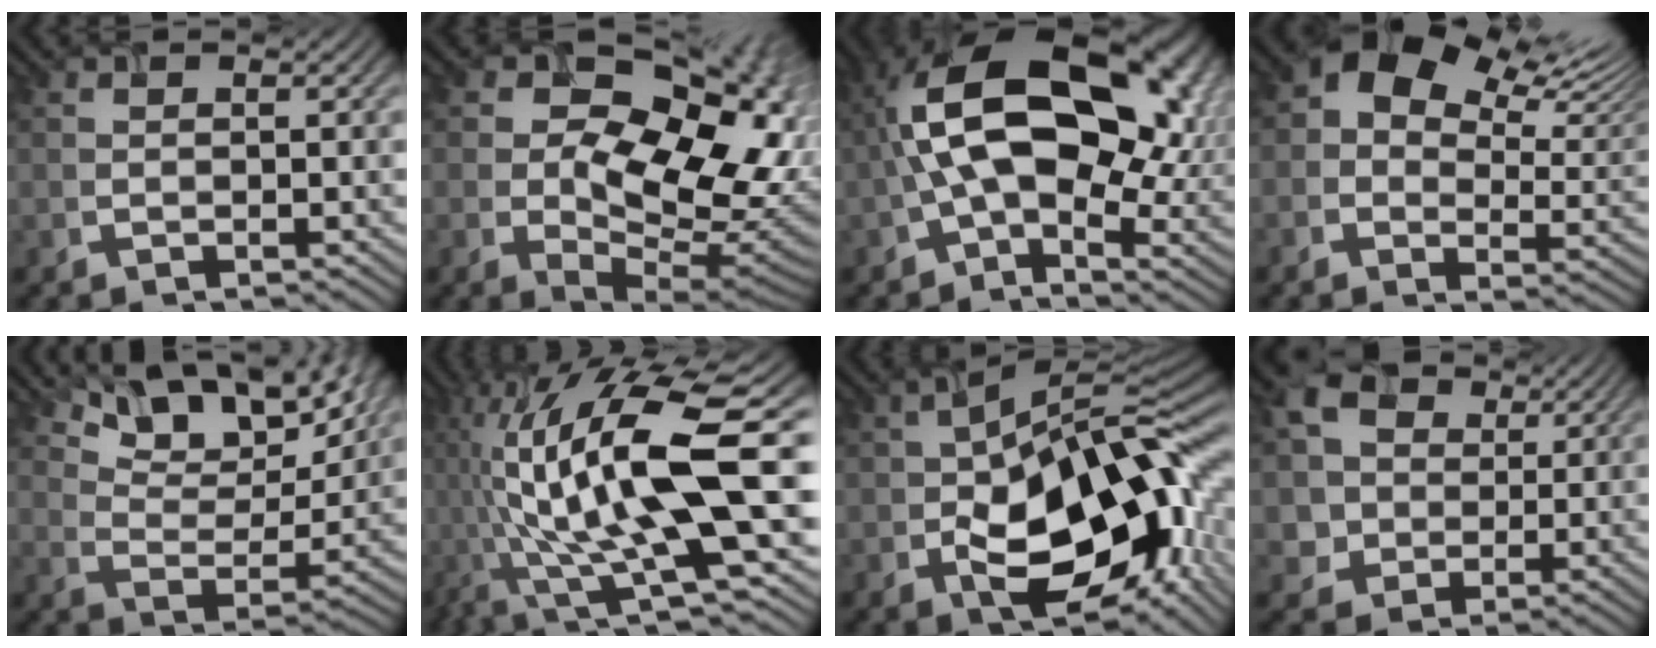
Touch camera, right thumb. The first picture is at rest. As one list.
[{"total": 18.2, "force": [1.2, 13.0, 12.8], "torque": [-0.146, 0.013, 0.013]}, {"total": 17.1, "force": [1.9, 9.7, 13.9], "torque": [-0.241, 0.002, 0.033]}, {"total": 11.9, "force": [6.6, 7.2, 6.9], "torque": [-0.116, 0.011, 0.117]}, {"total": 13.0, "force": [9.5, 5.1, 7.2], "torque": [-0.129, -0.013, 0.154]}, {"total": 18.4, "force": [0.2, 6.0, 17.4], "torque": [-0.332, 0.015, 0.009]}, {"total": 18.1, "force": [-2.9, 9.6, 15.1], "torque": [-0.226, -0.005, -0.040]}, {"total": 6.3, "force": [2.0, 5.6, 2.1], "torque": [-0.073, 0.005, 0.029]}]